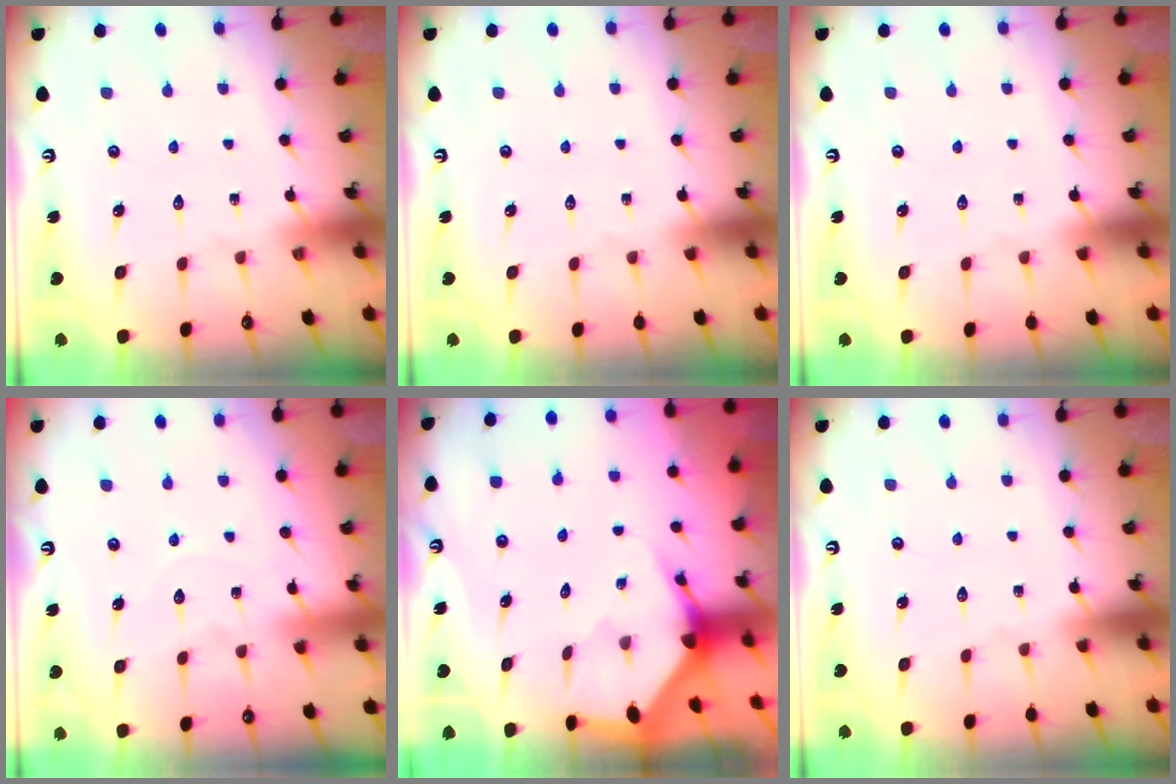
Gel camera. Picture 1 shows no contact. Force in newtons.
{"total": 0.0}
{"total": 0.0}
{"total": 5.6, "press": 5.6, "slide": 0.1}
{"total": 3.0, "press": 3.0, "slide": 0.1}
{"total": 0.0}